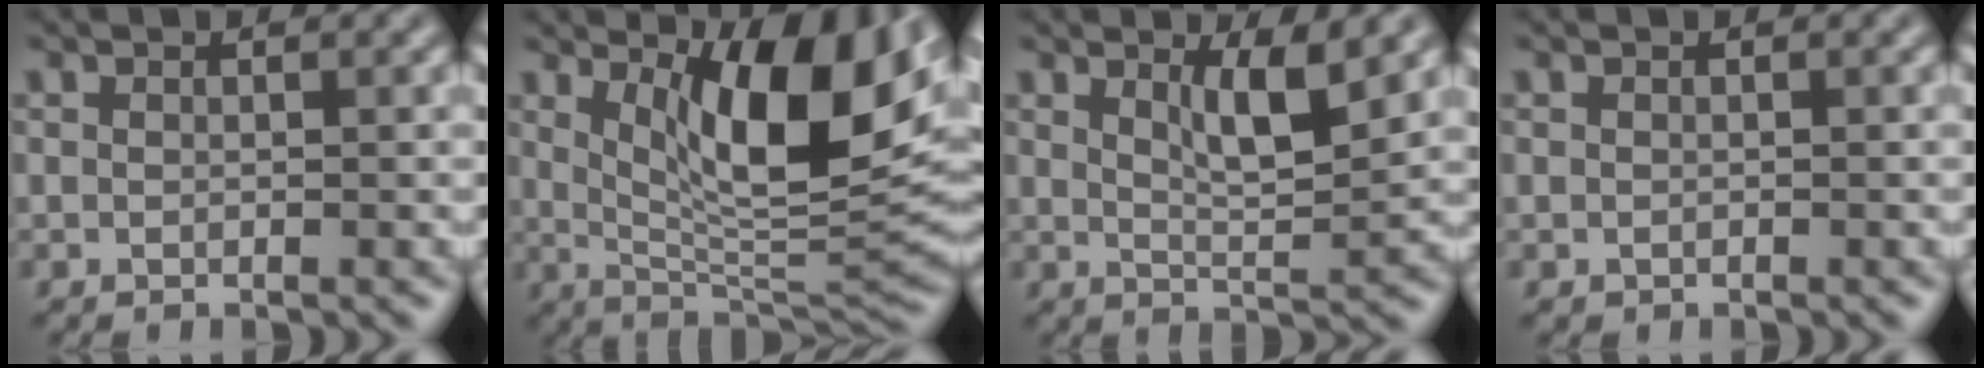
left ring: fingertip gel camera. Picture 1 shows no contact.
{"total": 12.0, "force": [4.0, 3.7, 10.7], "torque": [-0.164, -0.006, 0.073]}
{"total": 3.7, "force": [1.9, 0.8, 3.1], "torque": [-0.050, -0.007, 0.035]}
{"total": 0.0}